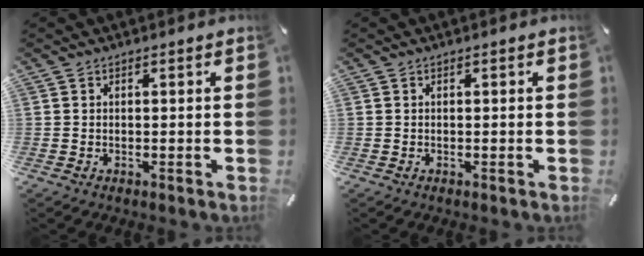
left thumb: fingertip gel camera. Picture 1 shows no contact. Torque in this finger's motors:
{"motor_torque": [-0.01, 0.00, 0.00, 0.00, 0.00]}